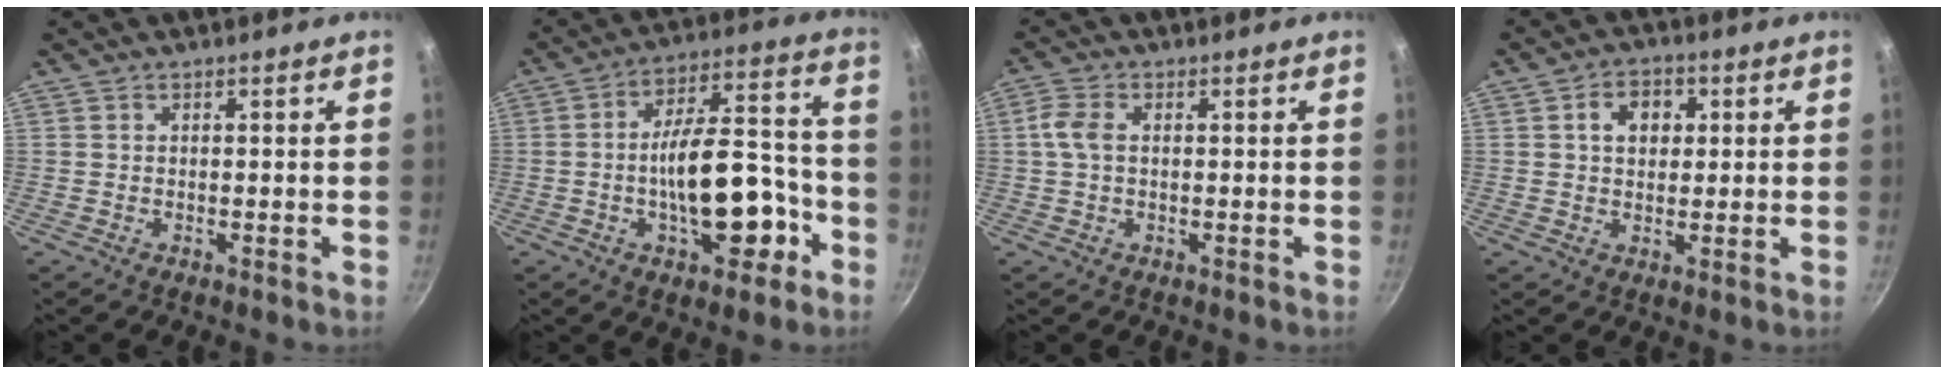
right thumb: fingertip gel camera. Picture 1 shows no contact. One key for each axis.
{"total": 17.0, "fx": -5.4, "fy": 7.9, "fz": 14.0, "tx": -0.178, "ty": 0.062, "tz": -0.073}
{"total": 4.1, "fx": 0.5, "fy": 2.6, "fz": 3.1, "tx": -0.070, "ty": 0.011, "tz": 0.004}
{"total": 5.8, "fx": 1.4, "fy": 4.4, "fz": 3.5, "tx": -0.033, "ty": 0.006, "tz": 0.017}